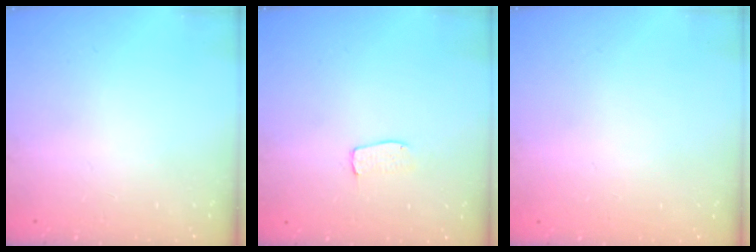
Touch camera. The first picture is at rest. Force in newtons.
{"total": 3.3, "press": 3.3, "slide": 0.2}
{"total": 0.0}